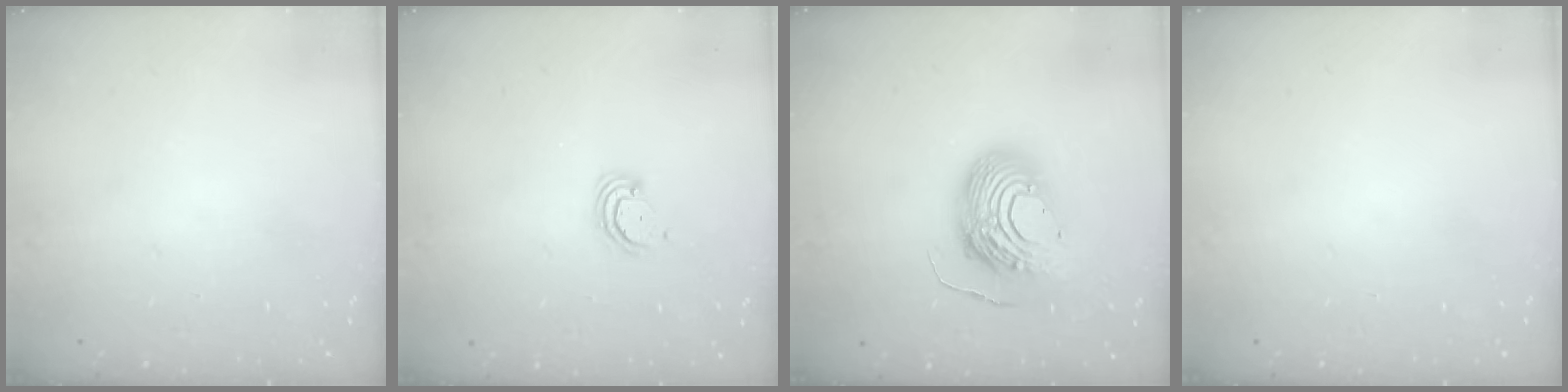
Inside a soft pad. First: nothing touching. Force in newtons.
{"total": 2.9, "press": 2.9, "slide": 0.3}
{"total": 13.8, "press": 13.8, "slide": 1.1}
{"total": 0.0}